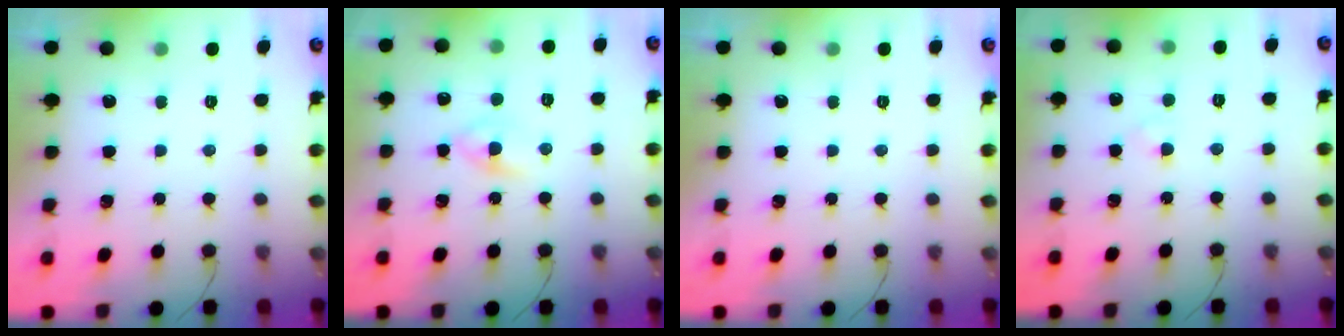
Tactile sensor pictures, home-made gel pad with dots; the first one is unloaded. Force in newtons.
{"total": 3.1, "press": 2.9, "slide": 1.0}
{"total": 0.0}
{"total": 1.9, "press": 1.7, "slide": 0.9}